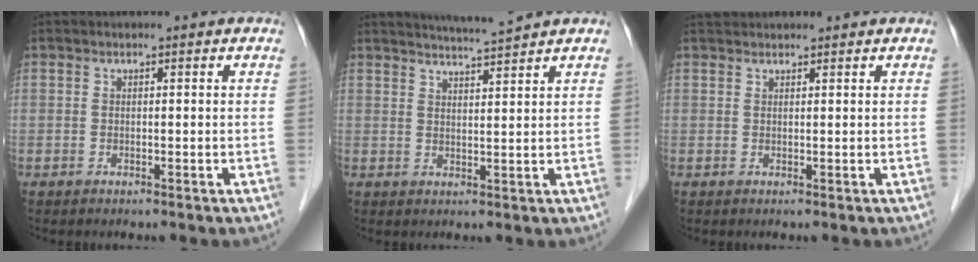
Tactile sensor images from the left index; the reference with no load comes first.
{"total": 4.5, "force": [4.2, -1.2, 1.0], "torque": [-0.020, -0.001, 0.071]}
{"total": 2.3, "force": [2.3, 0.4, 0.4], "torque": [-0.008, 0.029, 0.043]}